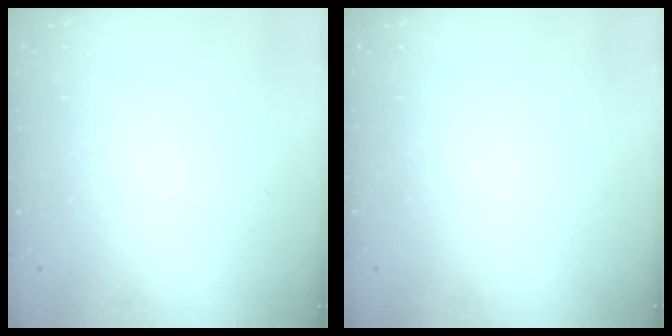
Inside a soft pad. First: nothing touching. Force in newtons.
{"total": 0.0}